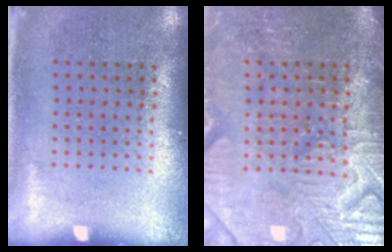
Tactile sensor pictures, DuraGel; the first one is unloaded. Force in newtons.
{"total": 3.9, "press": 3.8, "slide": 1.1}